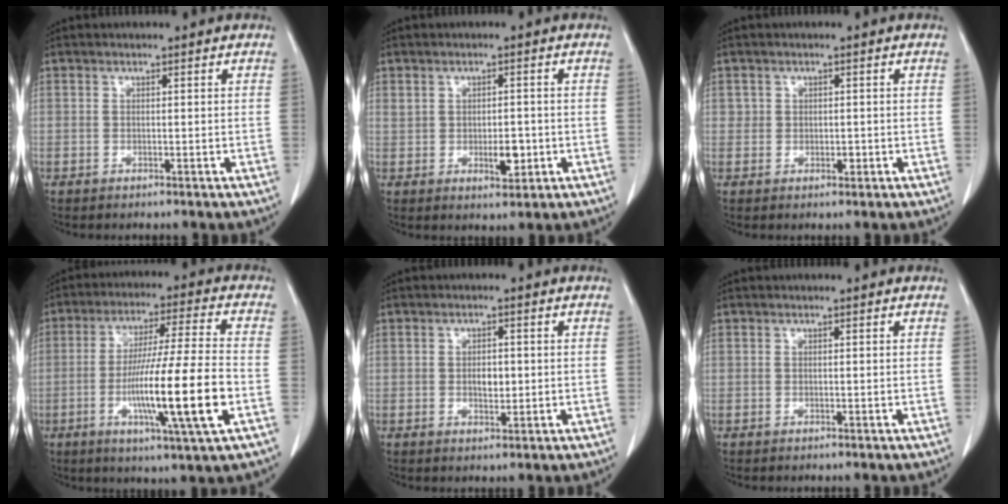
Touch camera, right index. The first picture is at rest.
{"total": 3.8, "force": [-0.4, 1.9, 3.3], "torque": [-0.050, 0.001, 0.004]}
{"total": 1.5, "force": [0.0, 1.4, 0.6], "torque": [-0.007, 0.001, 0.002]}
{"total": 15.5, "force": [-4.1, -0.6, 14.9], "torque": [-0.271, -0.015, -0.074]}
{"total": 2.7, "force": [-0.1, 1.4, 2.3], "torque": [-0.038, 0.001, 0.001]}
{"total": 0.0}